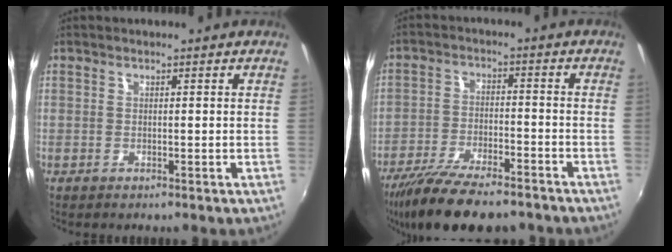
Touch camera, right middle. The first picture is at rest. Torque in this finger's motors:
{"motor_torque": [1.09, -1.05, 0.30, 0.12]}